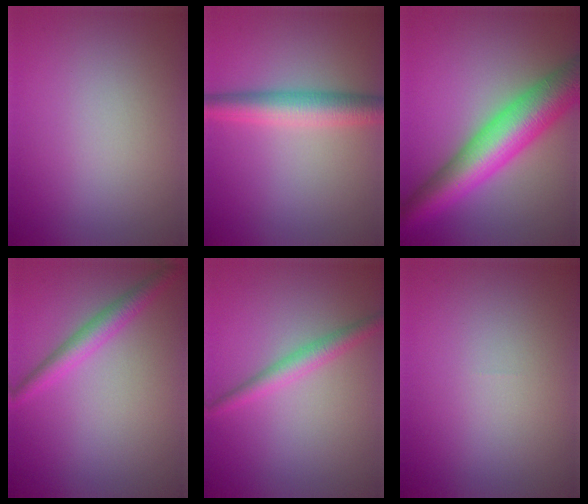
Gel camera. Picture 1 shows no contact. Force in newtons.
{"total": 4.4, "press": 4.4, "slide": 0.0}
{"total": 9.5, "press": 9.5, "slide": 0.1}
{"total": 2.7, "press": 2.7, "slide": 0.1}
{"total": 2.3, "press": 2.3, "slide": 0.0}
{"total": 0.0}